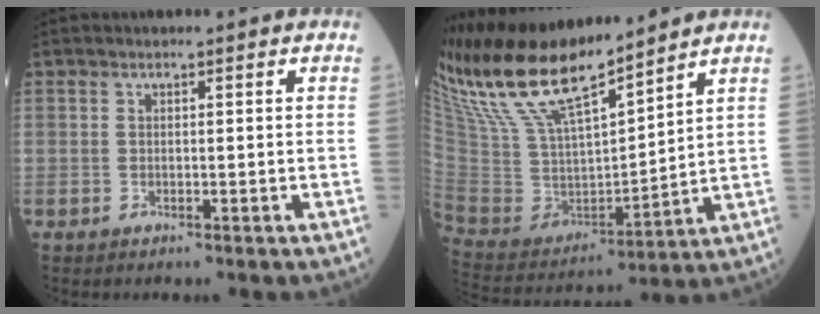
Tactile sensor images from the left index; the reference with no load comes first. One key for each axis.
{"total": 18.9, "fx": 15.9, "fy": 2.4, "fz": 9.9, "tx": -0.203, "ty": -0.001, "tz": 0.313}